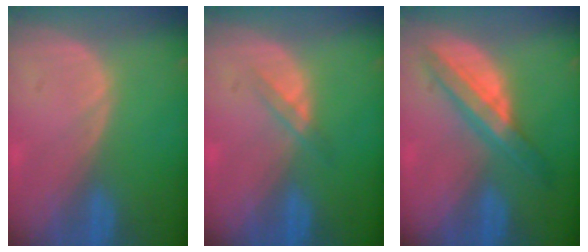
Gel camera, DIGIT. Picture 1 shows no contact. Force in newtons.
{"total": 1.8, "press": 1.8, "slide": 0.2}
{"total": 6.4, "press": 6.4, "slide": 0.1}